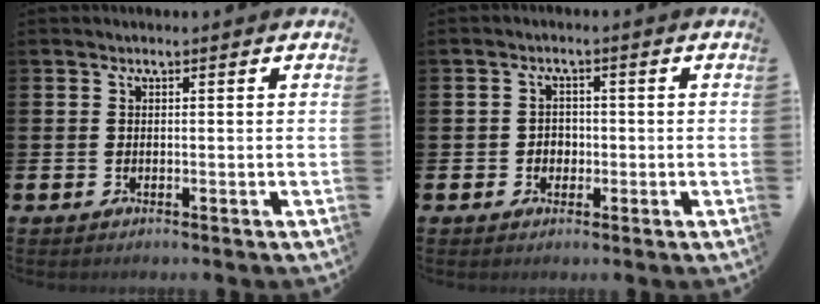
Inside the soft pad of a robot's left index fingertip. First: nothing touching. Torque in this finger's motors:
{"motor_torque": [-0.07, 0.12, 0.06, 0.00]}